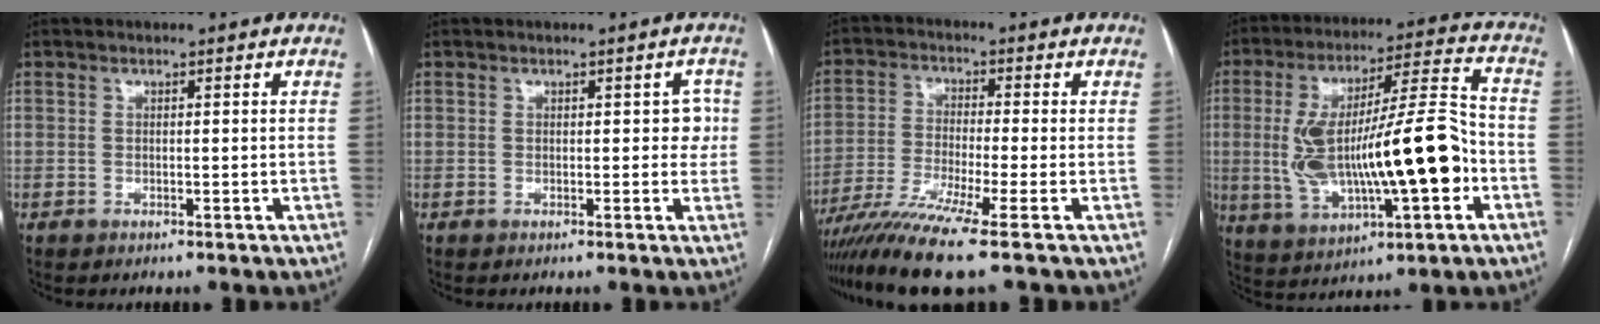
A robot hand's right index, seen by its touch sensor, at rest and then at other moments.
{"total": 2.5, "force": [0.2, 1.7, 1.9], "torque": [-0.008, 0.016, 0.000]}
{"total": 10.1, "force": [-7.3, -1.8, 6.7], "torque": [-0.121, -0.030, -0.129]}
{"total": 20.3, "force": [-3.0, 4.2, 19.6], "torque": [-0.368, 0.019, -0.036]}